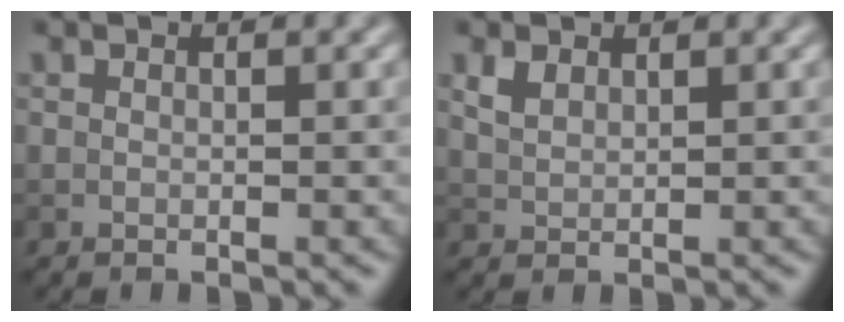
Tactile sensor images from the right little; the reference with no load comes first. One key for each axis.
{"total": 1.6, "fx": 1.1, "fy": 0.9, "fz": 0.8, "tx": -0.021, "ty": 0.002, "tz": 0.025}